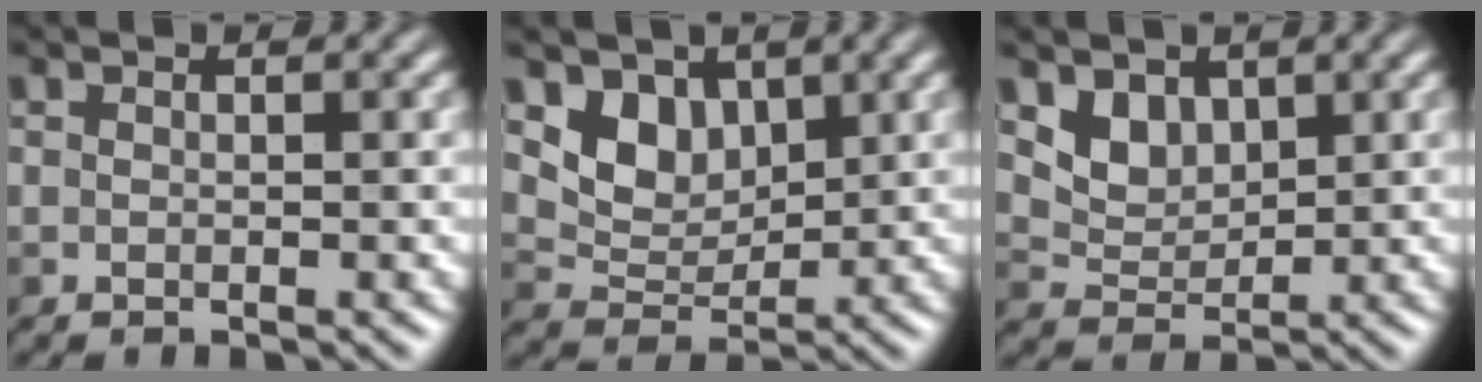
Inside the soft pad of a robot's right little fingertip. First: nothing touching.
{"total": 4.2, "force": [2.0, 3.0, 2.2], "torque": [-0.045, -0.017, 0.040]}
{"total": 3.4, "force": [1.9, 2.3, 1.5], "torque": [-0.038, -0.025, 0.052]}